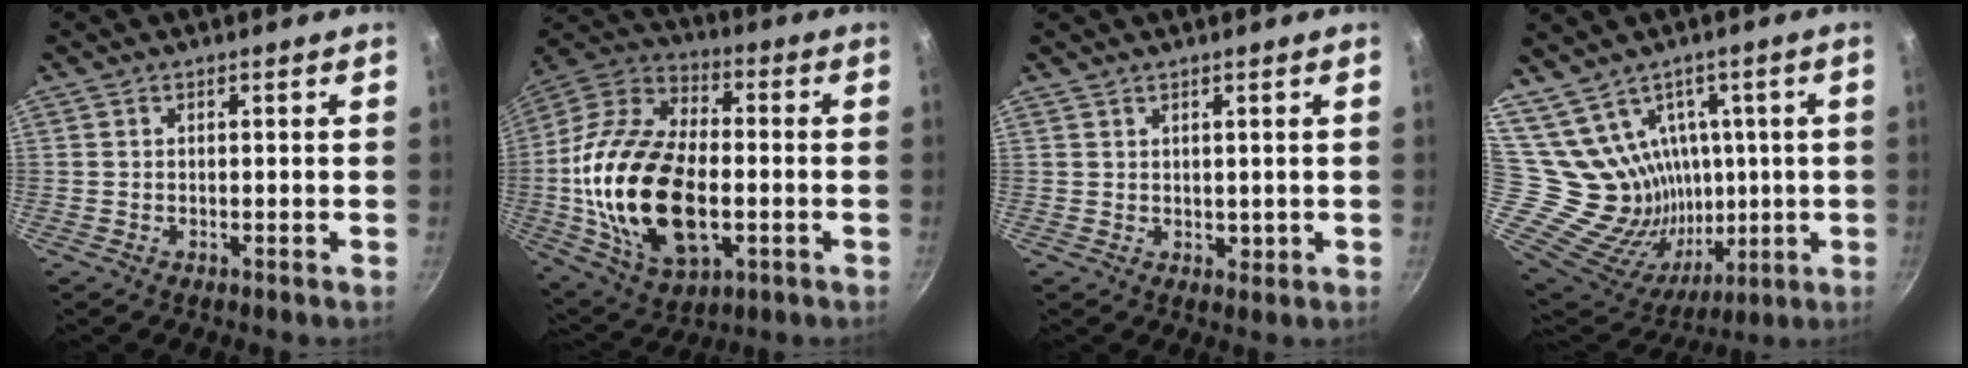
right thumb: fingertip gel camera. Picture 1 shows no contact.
{"total": 26.6, "force": [-3.2, 15.4, 21.4], "torque": [-0.405, 0.022, -0.056]}
{"total": 1.7, "force": [1.2, 1.1, 0.5], "torque": [0.000, -0.006, 0.024]}
{"total": 16.6, "force": [6.2, 13.8, 6.9], "torque": [-0.086, -0.023, 0.140]}